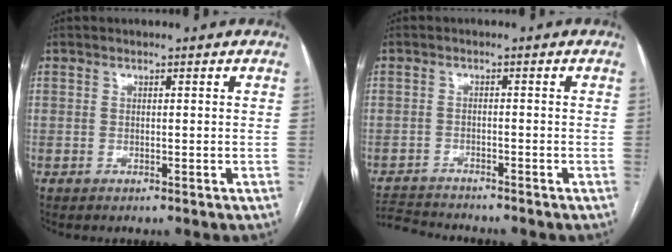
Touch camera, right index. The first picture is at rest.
{"total": 6.3, "force": [-6.1, 1.1, 0.7], "torque": [-0.016, -0.006, -0.105]}